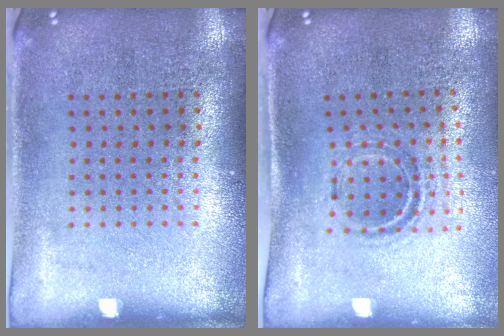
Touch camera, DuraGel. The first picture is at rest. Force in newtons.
{"total": 1.0, "press": 0.9, "slide": 0.3}